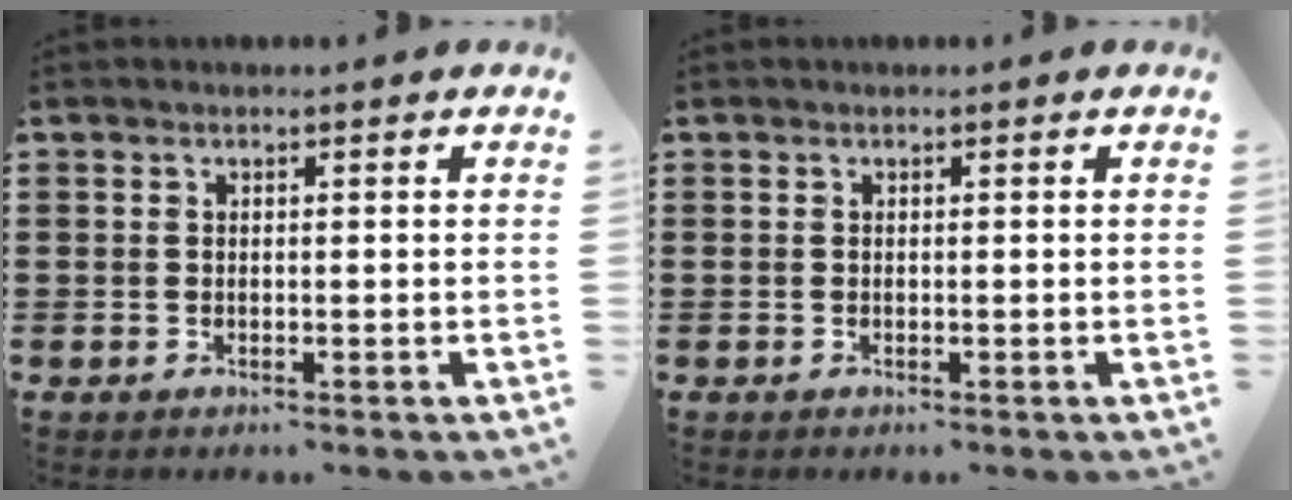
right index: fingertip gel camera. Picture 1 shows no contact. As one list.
[{"total": 0.0}]